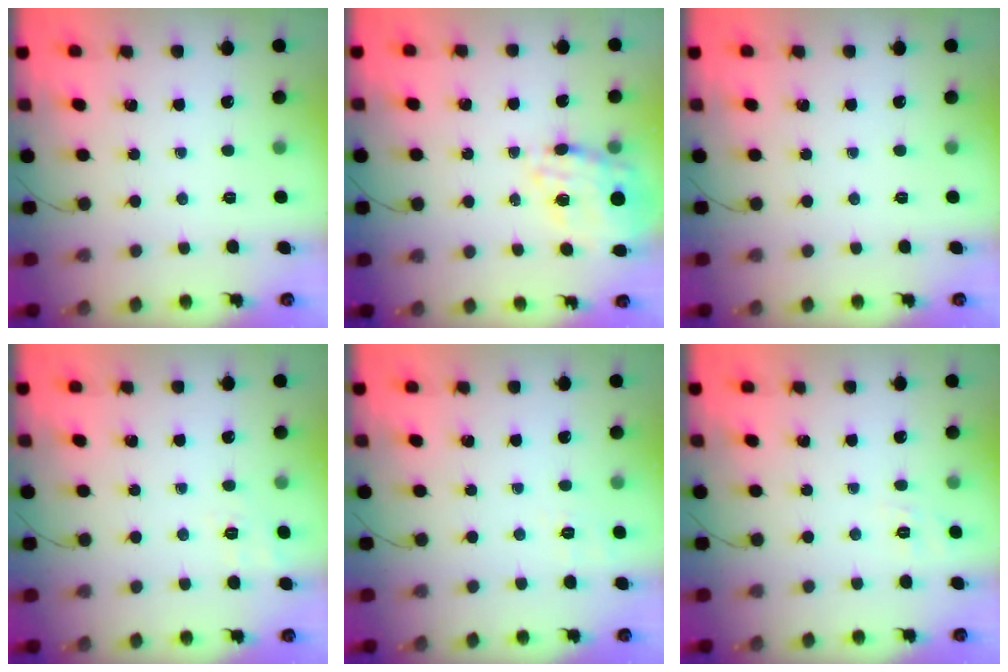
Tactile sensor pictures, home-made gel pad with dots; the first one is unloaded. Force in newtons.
{"total": 14.5, "press": 14.1, "slide": 3.4}
{"total": 0.0}
{"total": 2.5, "press": 1.3, "slide": 2.1}
{"total": 2.0, "press": 0.4, "slide": 1.9}
{"total": 2.9, "press": 2.4, "slide": 1.7}